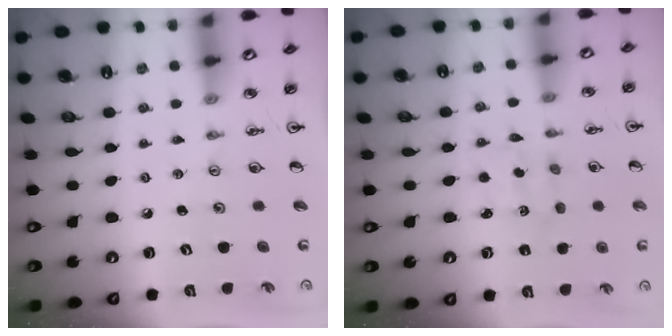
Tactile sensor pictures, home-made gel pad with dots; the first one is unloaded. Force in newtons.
{"total": 2.0, "press": 1.8, "slide": 0.7}